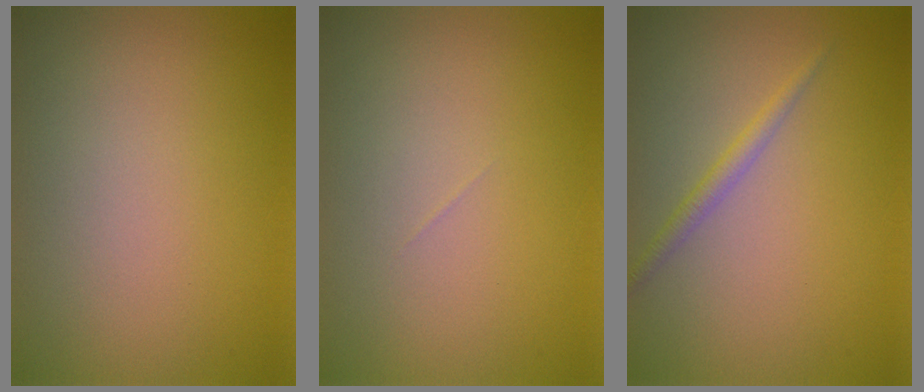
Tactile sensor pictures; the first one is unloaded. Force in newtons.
{"total": 0.0}
{"total": 1.4, "press": 1.4, "slide": 0.1}